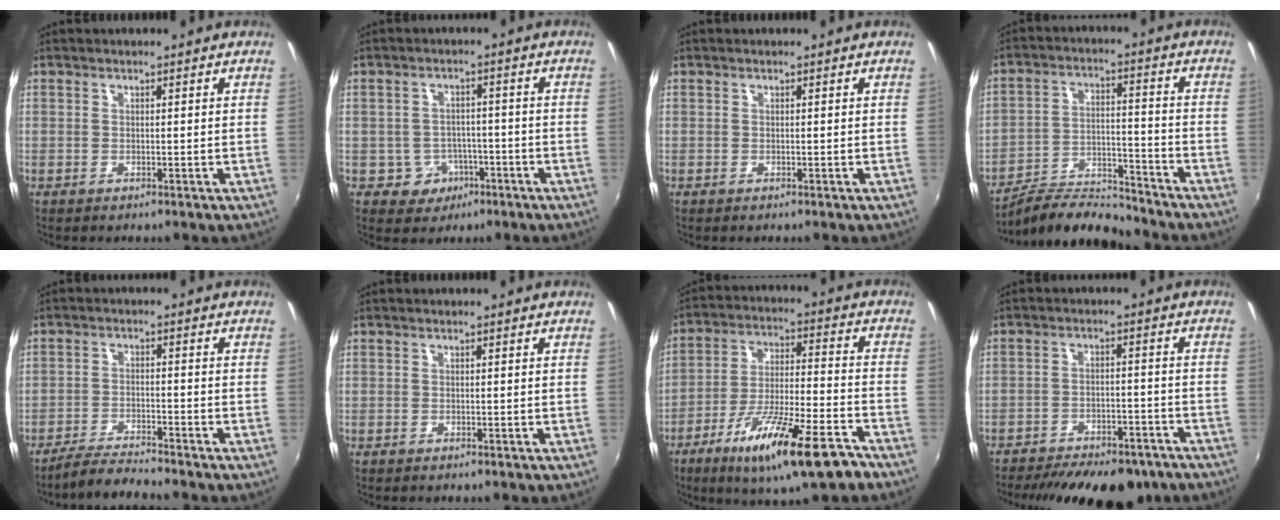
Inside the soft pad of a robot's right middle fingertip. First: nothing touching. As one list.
[{"total": 5.5, "force": [-2.6, 4.7, 0.9], "torque": [-0.030, 0.012, -0.028]}, {"total": 0.0}, {"total": 10.9, "force": [-10.5, 1.8, 2.3], "torque": [-0.057, 0.006, -0.183]}, {"total": 5.3, "force": [-5.0, -0.2, 1.5], "torque": [-0.052, -0.007, -0.095]}, {"total": 0.0}, {"total": 18.1, "force": [-11.5, 3.0, 13.6], "torque": [-0.246, -0.043, -0.190]}, {"total": 19.5, "force": [-15.4, 7.2, 9.6], "torque": [-0.190, -0.025, -0.199]}]